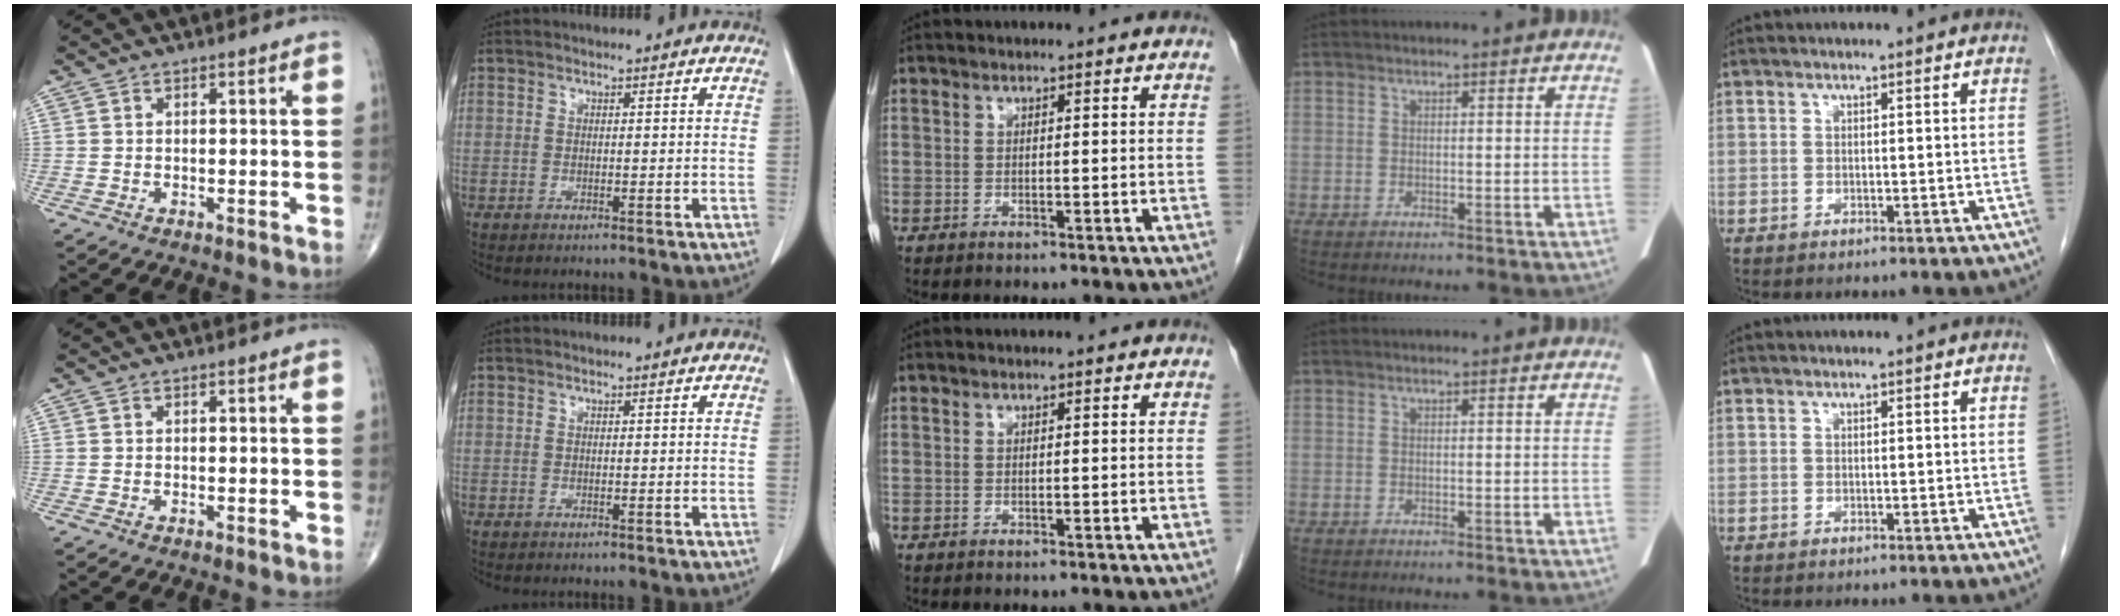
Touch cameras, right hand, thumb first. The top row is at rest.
{}